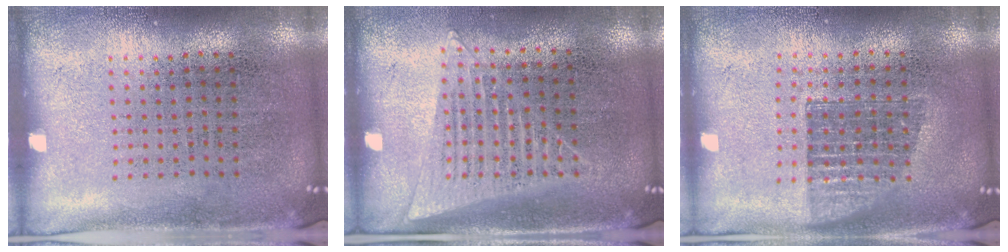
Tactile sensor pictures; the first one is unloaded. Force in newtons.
{"total": 1.4, "press": 1.3, "slide": 0.5}
{"total": 1.4, "press": 1.1, "slide": 0.8}